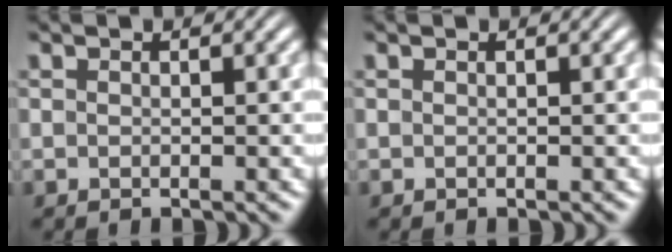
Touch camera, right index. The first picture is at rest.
{"total": 0.0}